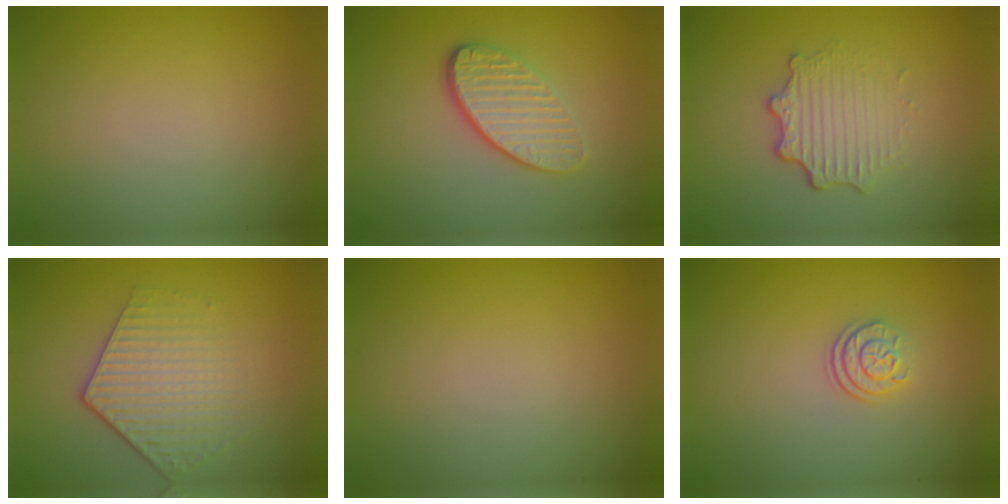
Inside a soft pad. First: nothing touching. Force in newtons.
{"total": 4.1, "press": 3.1, "slide": 2.7}
{"total": 3.2, "press": 2.5, "slide": 2.1}
{"total": 4.3, "press": 3.1, "slide": 2.9}
{"total": 0.0}
{"total": 2.4, "press": 1.8, "slide": 1.5}